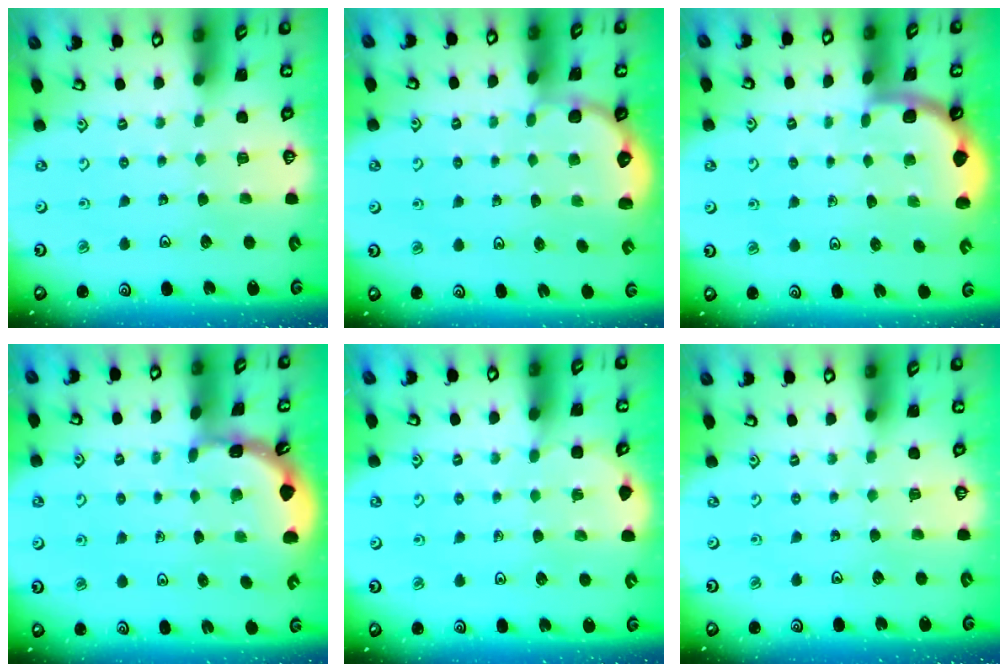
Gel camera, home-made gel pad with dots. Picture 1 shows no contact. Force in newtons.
{"total": 2.2, "press": 1.1, "slide": 1.9}
{"total": 1.8, "press": 1.8, "slide": 0.0}
{"total": 1.9, "press": 1.9, "slide": 0.1}
{"total": 3.9, "press": 3.8, "slide": 0.4}
{"total": 0.0}